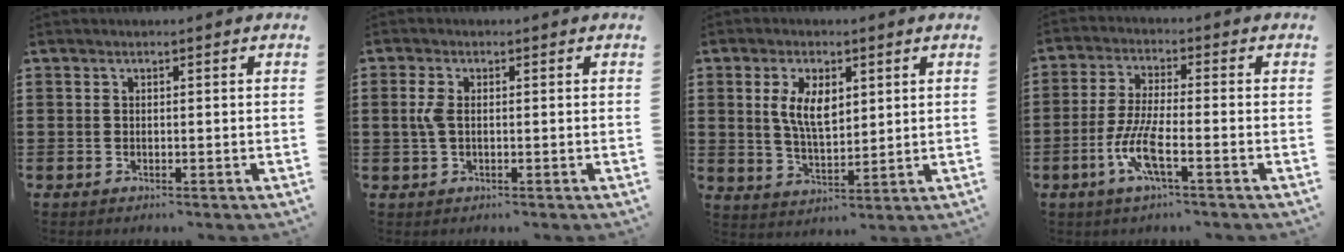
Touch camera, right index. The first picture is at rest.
{"total": 3.1, "force": [0.1, 1.4, 2.7], "torque": [-0.077, -0.002, -0.007]}
{"total": 6.4, "force": [1.9, 3.1, 5.3], "torque": [-0.104, 0.007, 0.031]}
{"total": 7.3, "force": [-3.2, 1.5, 6.4], "torque": [-0.145, -0.013, -0.065]}